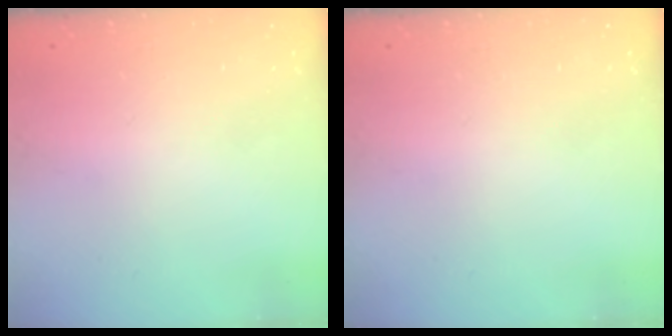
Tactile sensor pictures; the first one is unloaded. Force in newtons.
{"total": 0.0}